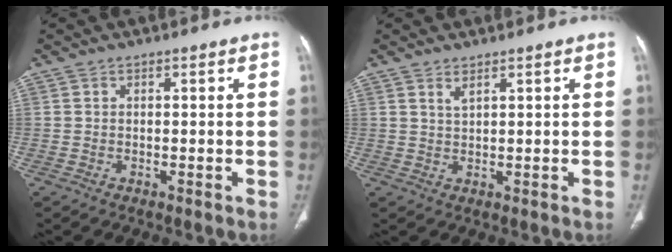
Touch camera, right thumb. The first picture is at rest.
{"total": 1.6, "force": [1.2, 0.4, 1.0], "torque": [-0.020, -0.008, 0.028]}